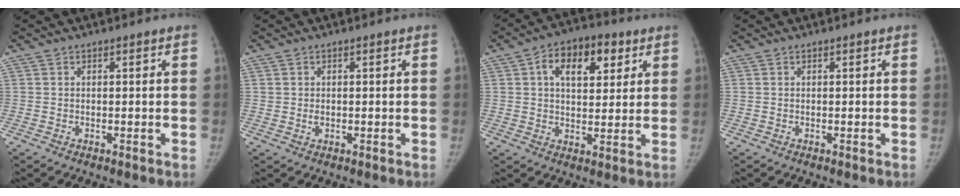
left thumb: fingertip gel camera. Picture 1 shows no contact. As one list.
[{"total": 1.2, "force": [0.0, 0.9, 0.9], "torque": [-0.011, 0.000, 0.003]}, {"total": 11.6, "force": [4.4, 6.6, 8.4], "torque": [-0.101, 0.001, 0.064]}, {"total": 0.0}]